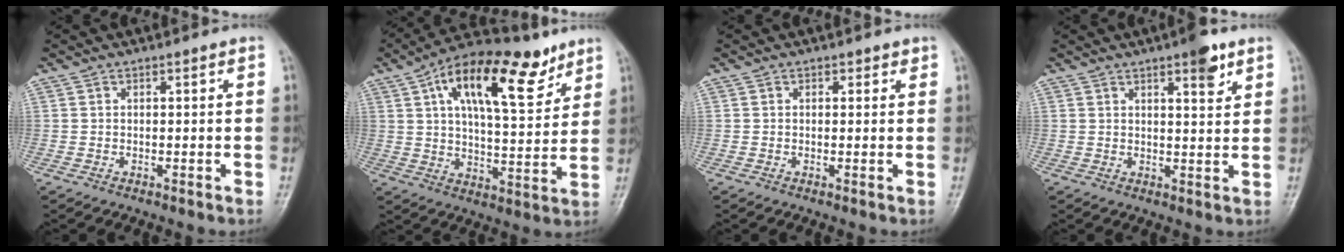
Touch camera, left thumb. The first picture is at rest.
{"total": 19.1, "force": [10.0, 8.0, 14.1], "torque": [-0.190, -0.021, 0.161]}
{"total": 1.0, "force": [0.6, 0.8, 0.3], "torque": [0.010, -0.002, 0.003]}
{"total": 5.3, "force": [3.3, 1.6, 3.9], "torque": [-0.043, -0.017, 0.042]}